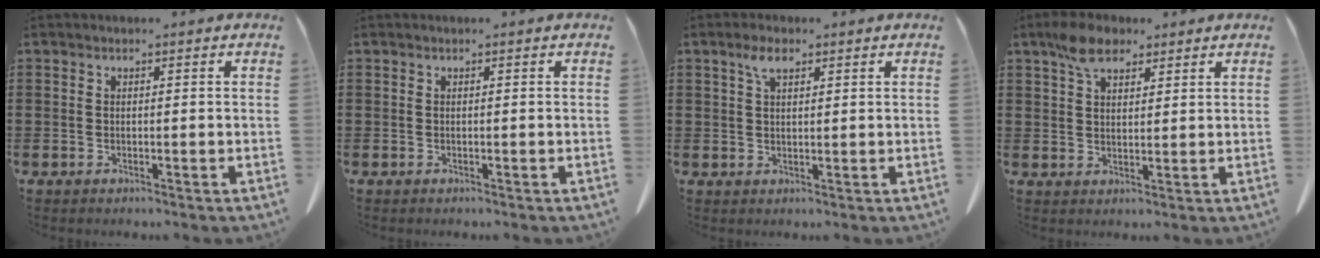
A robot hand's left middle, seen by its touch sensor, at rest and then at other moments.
{"total": 0.0}
{"total": 3.3, "force": [1.9, 1.4, 2.3], "torque": [-0.053, 0.005, 0.034]}
{"total": 5.4, "force": [3.9, 2.7, 2.6], "torque": [-0.055, 0.006, 0.072]}